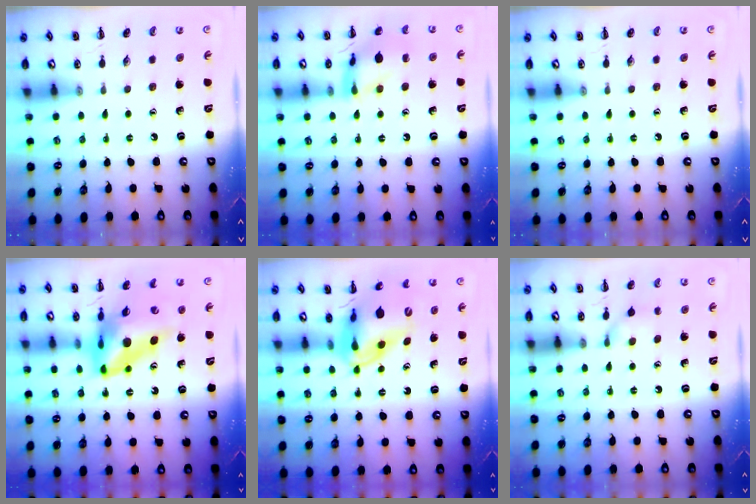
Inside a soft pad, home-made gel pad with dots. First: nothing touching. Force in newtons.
{"total": 12.6, "press": 12.6, "slide": 1.3}
{"total": 0.0}
{"total": 14.9, "press": 14.2, "slide": 4.6}
{"total": 12.3, "press": 11.8, "slide": 3.4}
{"total": 5.5, "press": 5.2, "slide": 1.6}